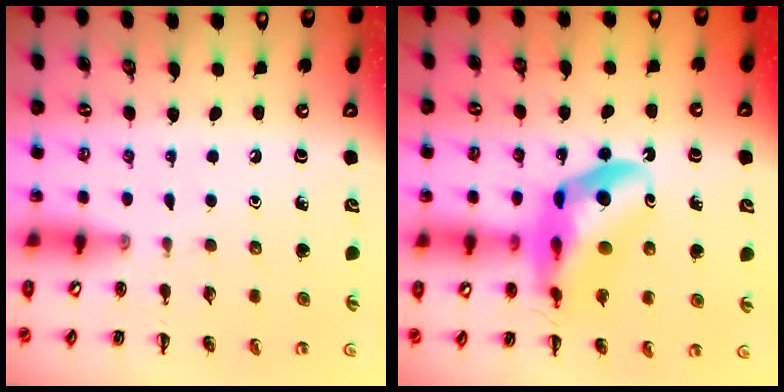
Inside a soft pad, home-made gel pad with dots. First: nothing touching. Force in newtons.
{"total": 16.8, "press": 16.3, "slide": 4.3}